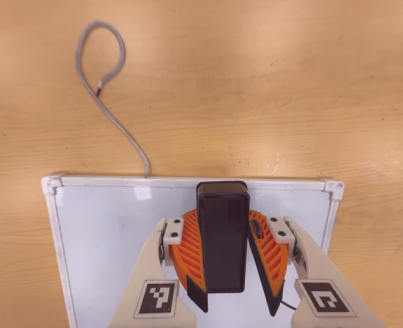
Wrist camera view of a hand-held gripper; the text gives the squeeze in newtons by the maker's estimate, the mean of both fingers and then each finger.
{"total": 11.8, "left": 13.5, "right": 10.2}